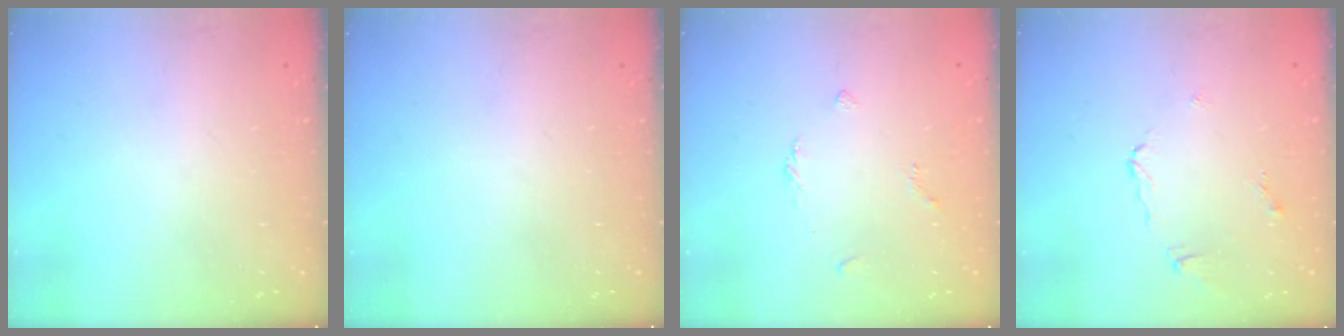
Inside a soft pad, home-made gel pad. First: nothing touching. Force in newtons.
{"total": 0.0}
{"total": 2.1, "press": 2.0, "slide": 0.6}
{"total": 5.4, "press": 5.4, "slide": 0.4}